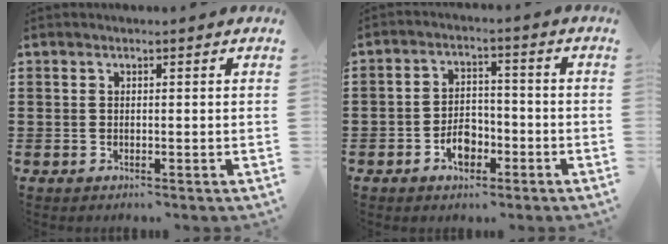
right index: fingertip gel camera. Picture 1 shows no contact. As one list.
[{"total": 4.7, "force": [-2.3, 3.0, 2.8], "torque": [-0.041, 0.004, -0.043]}]